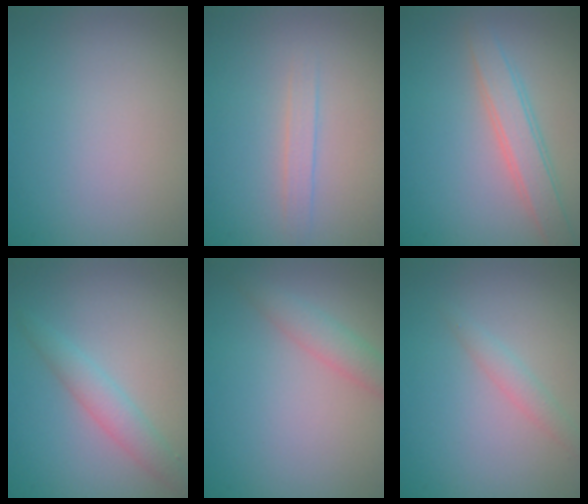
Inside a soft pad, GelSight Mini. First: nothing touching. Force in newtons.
{"total": 1.3, "press": 1.3, "slide": 0.1}
{"total": 2.9, "press": 2.9, "slide": 0.1}
{"total": 2.4, "press": 2.4, "slide": 0.1}
{"total": 2.2, "press": 2.2, "slide": 0.1}
{"total": 1.4, "press": 1.4, "slide": 0.0}